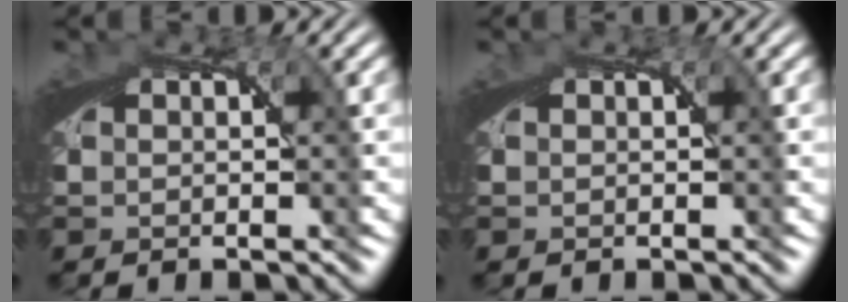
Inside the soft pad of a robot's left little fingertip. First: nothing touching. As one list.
[{"total": 0.0}]